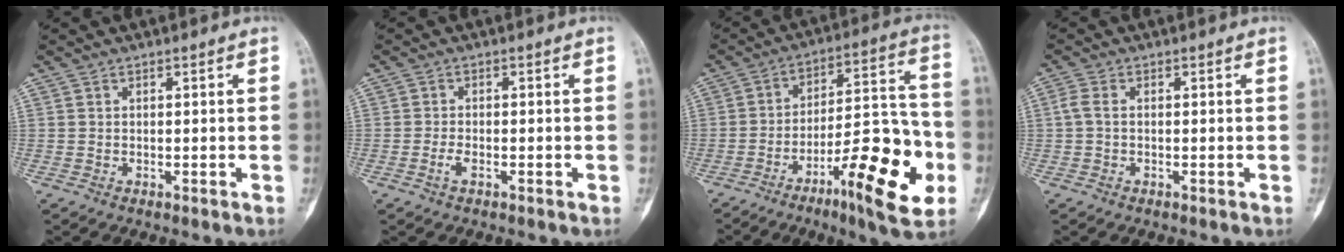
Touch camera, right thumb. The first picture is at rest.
{"total": 1.8, "force": [-1.0, 0.6, 1.4], "torque": [-0.036, 0.004, -0.020]}
{"total": 20.6, "force": [-8.2, 5.3, 18.1], "torque": [-0.265, 0.046, -0.121]}
{"total": 2.3, "force": [0.0, 1.3, 1.9], "torque": [-0.049, 0.006, -0.003]}